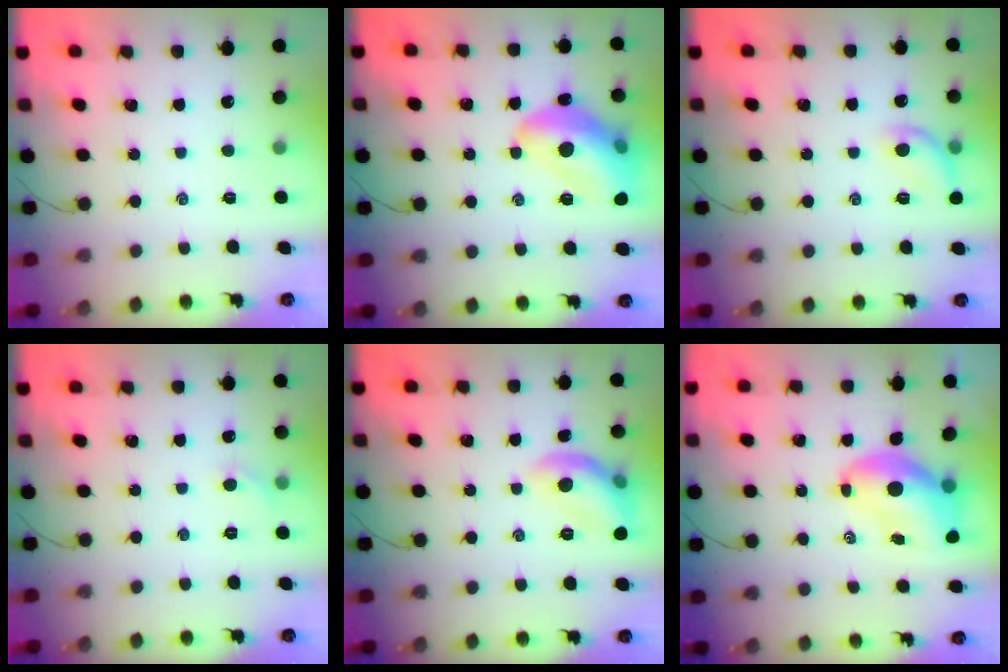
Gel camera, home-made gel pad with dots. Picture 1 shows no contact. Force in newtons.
{"total": 16.4, "press": 16.2, "slide": 2.3}
{"total": 8.8, "press": 8.7, "slide": 1.3}
{"total": 3.2, "press": 3.0, "slide": 1.2}
{"total": 10.9, "press": 10.9, "slide": 1.0}
{"total": 9.5, "press": 9.0, "slide": 3.0}